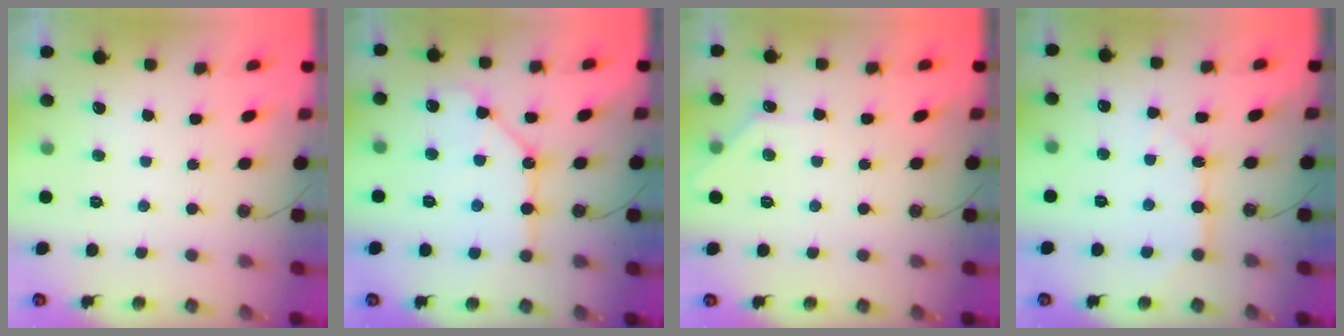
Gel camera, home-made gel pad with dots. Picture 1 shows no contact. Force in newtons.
{"total": 10.8, "press": 10.8, "slide": 1.1}
{"total": 4.5, "press": 4.4, "slide": 0.6}
{"total": 6.3, "press": 6.3, "slide": 0.6}